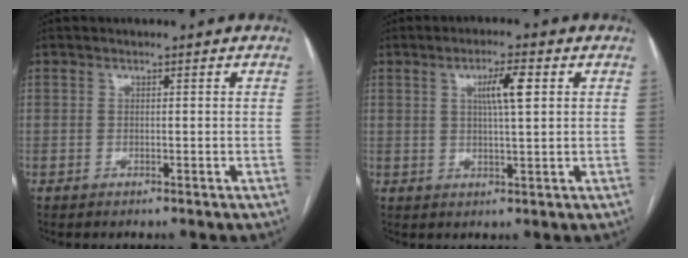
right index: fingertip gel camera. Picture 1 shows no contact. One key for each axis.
{"total": 5.1, "fx": 1.6, "fy": 0.4, "fz": 4.9, "tx": -0.086, "ty": 0.003, "tz": 0.028}